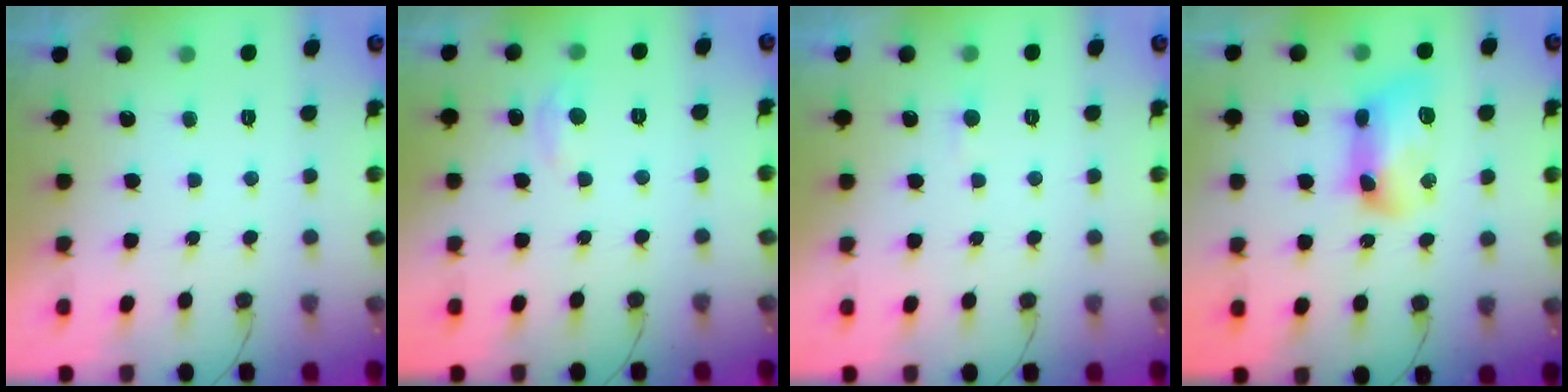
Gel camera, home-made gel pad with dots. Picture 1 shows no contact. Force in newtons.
{"total": 3.1, "press": 3.0, "slide": 0.4}
{"total": 2.0, "press": 2.0, "slide": 0.2}
{"total": 10.5, "press": 10.4, "slide": 0.6}